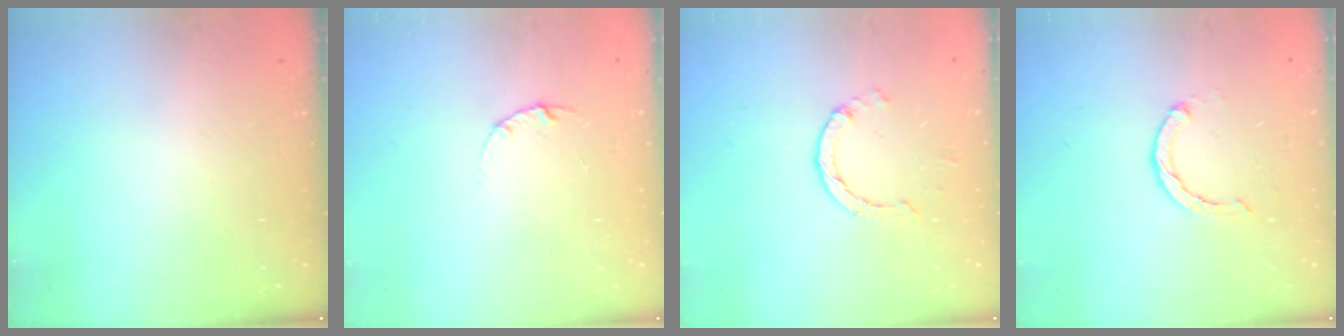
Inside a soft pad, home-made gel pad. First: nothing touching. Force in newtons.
{"total": 3.0, "press": 3.0, "slide": 0.4}
{"total": 1.4, "press": 1.4, "slide": 0.2}
{"total": 2.4, "press": 2.4, "slide": 0.4}